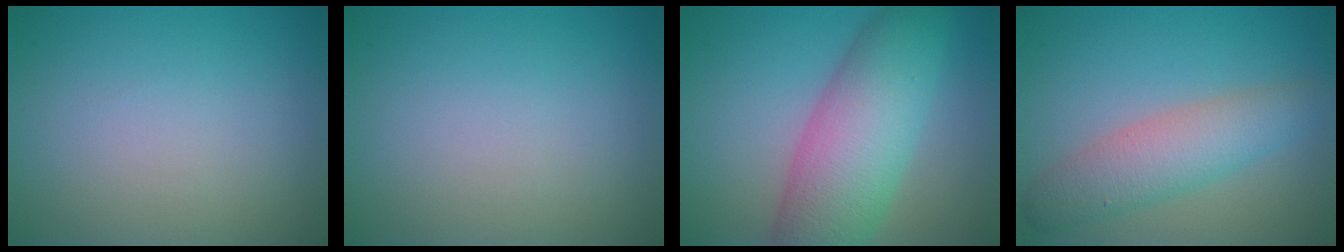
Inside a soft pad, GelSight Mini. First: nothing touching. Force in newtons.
{"total": 0.0}
{"total": 9.0, "press": 9.0, "slide": 0.2}
{"total": 4.5, "press": 4.5, "slide": 0.1}